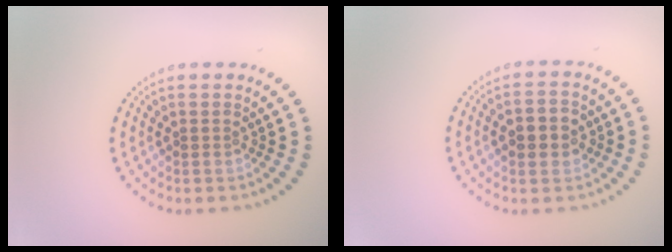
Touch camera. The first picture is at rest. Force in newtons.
{"total": 3.2, "press": 3.2, "slide": 0.3}